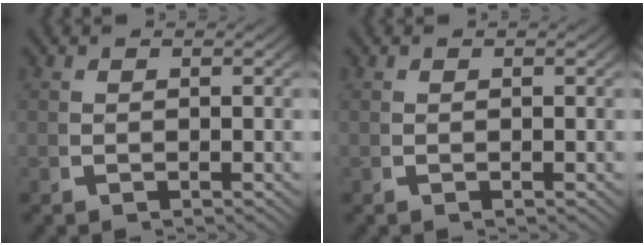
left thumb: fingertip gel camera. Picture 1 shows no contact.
{"total": 0.0}